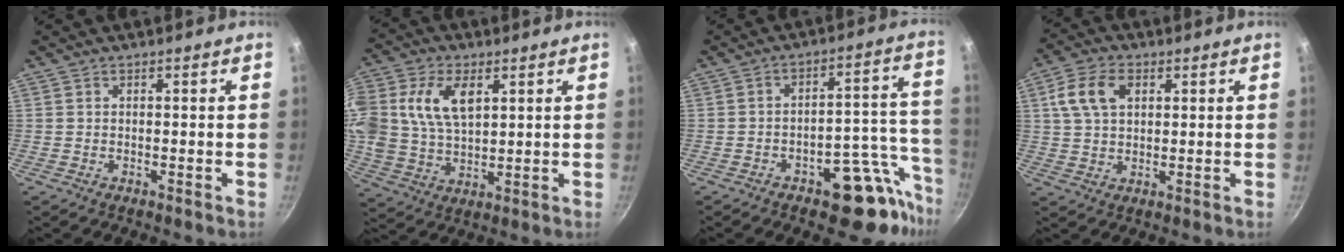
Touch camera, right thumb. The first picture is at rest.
{"total": 16.2, "force": [4.8, 10.2, 11.6], "torque": [-0.244, -0.005, 0.091]}
{"total": 13.6, "force": [-8.7, 5.6, 8.8], "torque": [-0.061, 0.095, -0.118]}
{"total": 8.6, "force": [2.8, 5.5, 5.9], "torque": [-0.110, 0.007, 0.050]}